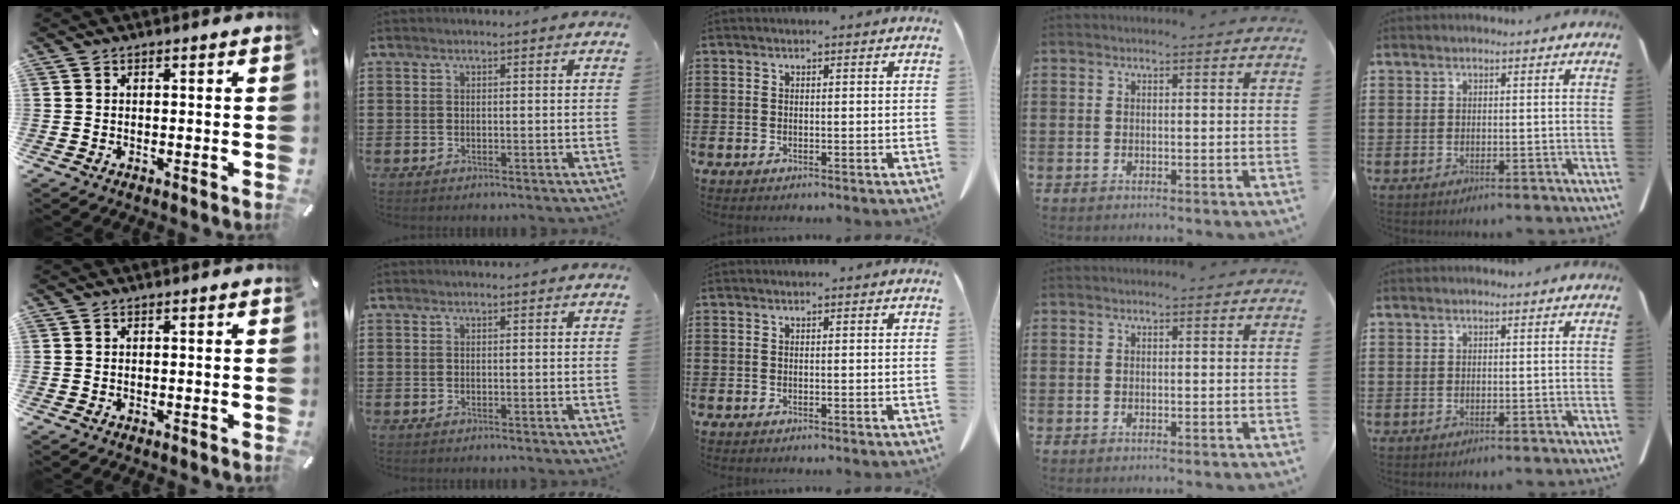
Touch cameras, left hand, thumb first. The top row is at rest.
{}